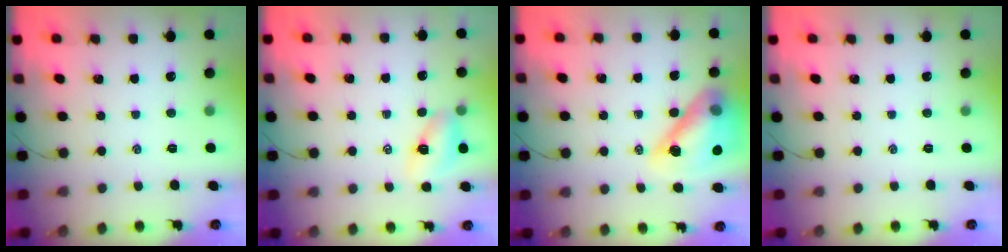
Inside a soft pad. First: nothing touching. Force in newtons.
{"total": 6.0, "press": 5.9, "slide": 0.8}
{"total": 17.9, "press": 17.2, "slide": 5.1}
{"total": 0.0}